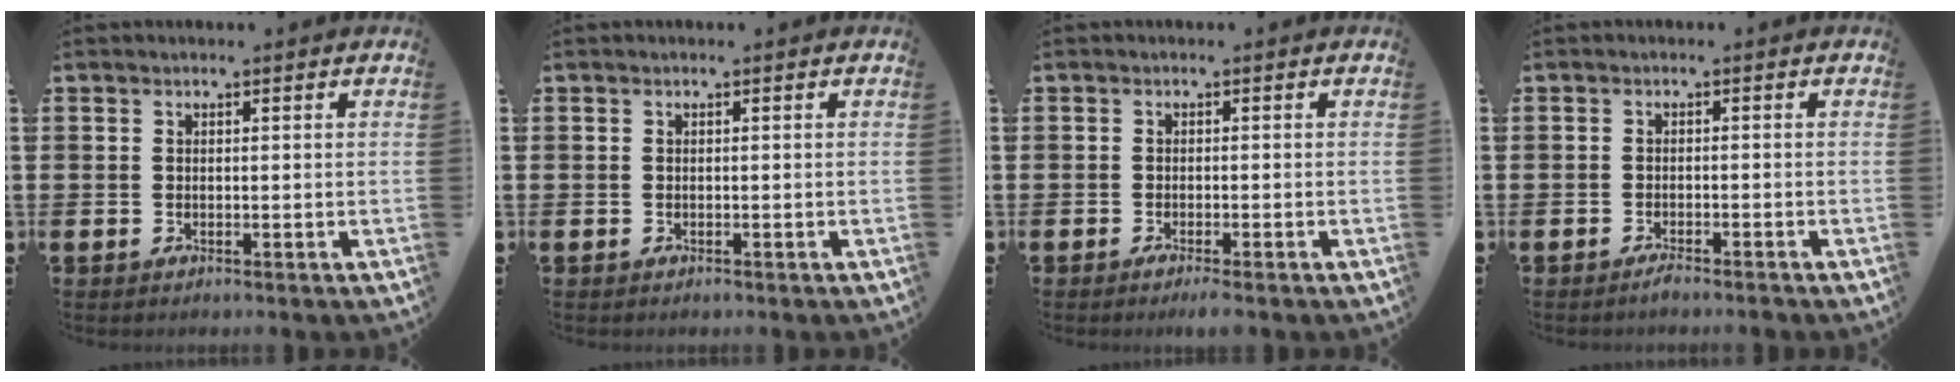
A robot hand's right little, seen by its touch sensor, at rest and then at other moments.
{"total": 0.0}
{"total": 1.2, "force": [-0.7, 0.1, 0.9], "torque": [-0.014, 0.000, -0.014]}
{"total": 1.1, "force": [-1.0, 0.0, 0.5], "torque": [-0.010, 0.000, -0.019]}